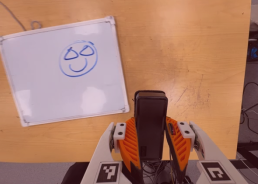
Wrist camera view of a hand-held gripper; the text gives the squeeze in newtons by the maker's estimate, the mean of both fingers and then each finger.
{"total": 5.1, "left": 3.1, "right": 7.1}